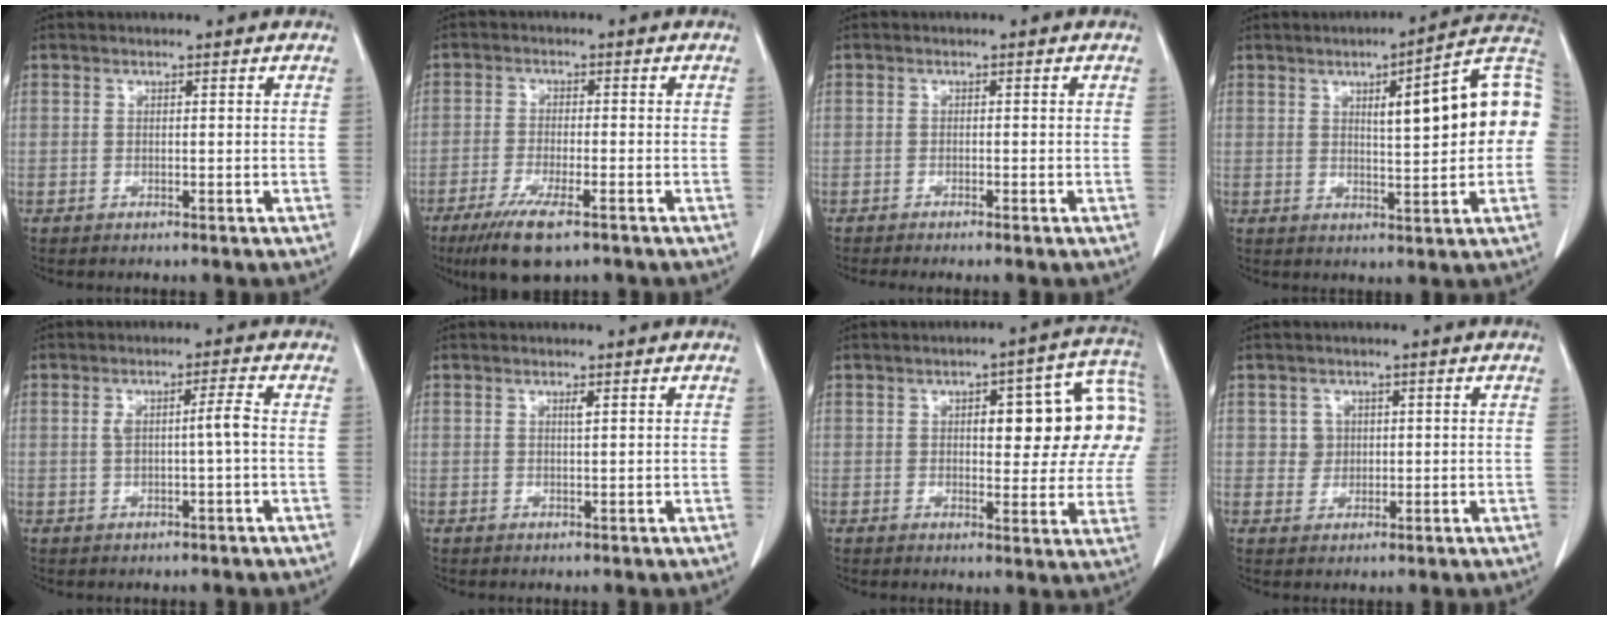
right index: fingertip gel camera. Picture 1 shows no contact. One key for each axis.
{"total": 7.9, "fx": -5.1, "fy": 1.3, "fz": 5.8, "tx": -0.105, "ty": -0.019, "tz": -0.085}
{"total": 1.9, "fx": -1.6, "fy": -0.3, "fz": 1.1, "tx": -0.015, "ty": 0.000, "tz": -0.026}
{"total": 14.1, "fx": 1.9, "fy": 2.3, "fz": 13.8, "tx": -0.180, "ty": 0.035, "tz": 0.022}
{"total": 3.5, "fx": -0.2, "fy": -0.1, "fz": 3.5, "tx": -0.066, "ty": 0.010, "tz": 0.002}
{"total": 0.7, "fx": 0.3, "fy": -0.1, "fz": 0.6, "tx": -0.014, "ty": -0.001, "tz": 0.007}
{"total": 15.5, "fx": 2.9, "fy": 5.3, "fz": 14.2, "tx": -0.169, "ty": 0.036, "tz": 0.031}
{"total": 2.2, "fx": 0.5, "fy": 2.1, "fz": 0.2, "tx": 0.004, "ty": 0.001, "tz": 0.006}